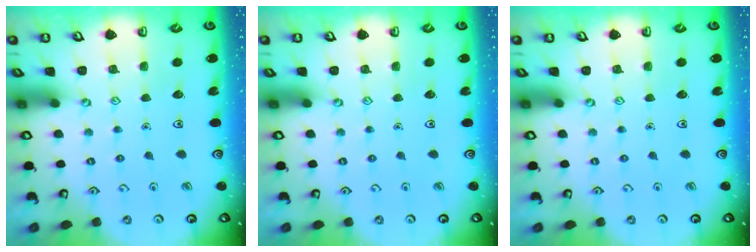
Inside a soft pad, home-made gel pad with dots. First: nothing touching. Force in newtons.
{"total": 0.0}
{"total": 0.0}